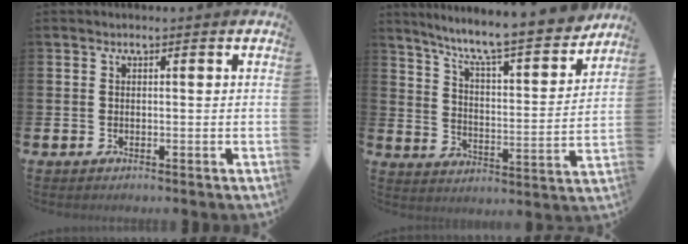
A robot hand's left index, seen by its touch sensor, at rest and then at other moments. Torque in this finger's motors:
{"motor_torque": [0.25, -0.42, 0.94, 0.21]}